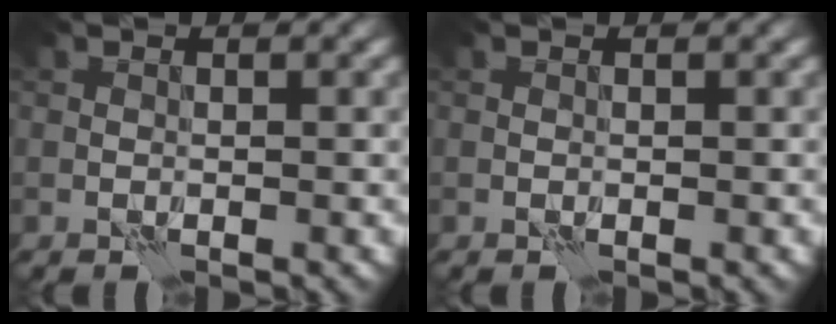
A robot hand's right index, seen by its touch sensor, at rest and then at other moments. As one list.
[{"total": 0.0}]